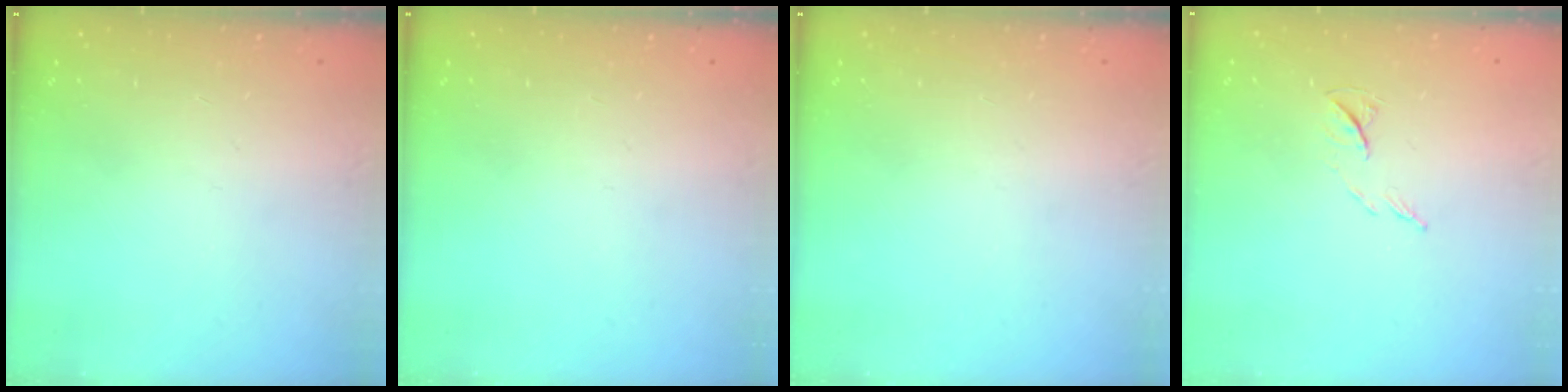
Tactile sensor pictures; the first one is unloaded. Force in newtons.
{"total": 0.0}
{"total": 0.0}
{"total": 5.7, "press": 5.6, "slide": 1.2}